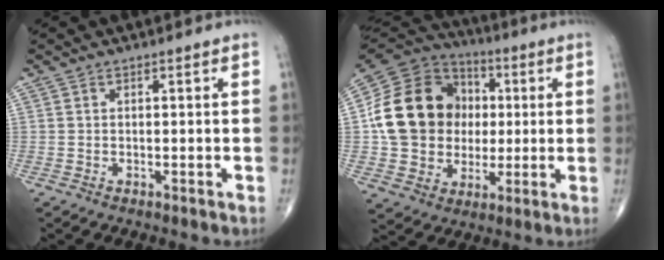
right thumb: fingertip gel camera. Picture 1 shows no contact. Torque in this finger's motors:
{"motor_torque": [1.17, 3.36, 0.92, -0.56, 0.12]}